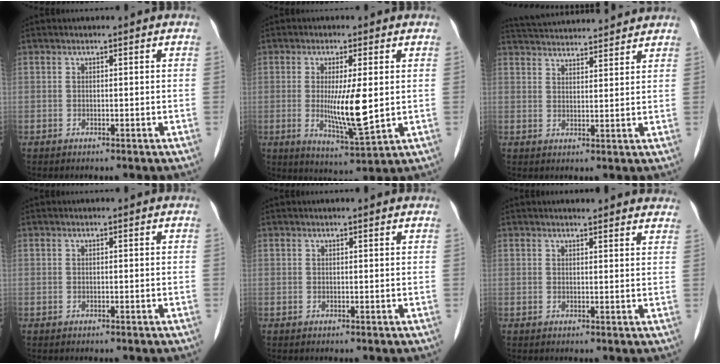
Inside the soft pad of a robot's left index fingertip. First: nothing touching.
{"total": 8.1, "force": [0.2, 1.2, 8.0], "torque": [-0.144, -0.020, 0.006]}
{"total": 15.2, "force": [14.4, 1.8, 4.2], "torque": [-0.076, 0.040, 0.211]}
{"total": 0.0}
{"total": 2.1, "force": [1.9, 0.2, 0.9], "torque": [-0.012, 0.013, 0.019]}
{"total": 11.1, "force": [10.4, 2.2, 3.3], "torque": [-0.014, 0.004, 0.100]}